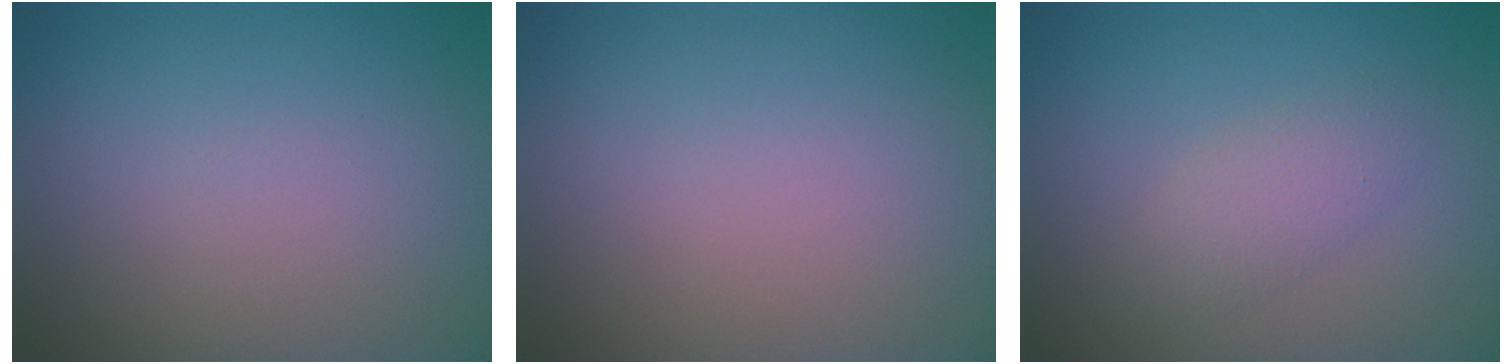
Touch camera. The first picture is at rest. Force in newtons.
{"total": 0.0}
{"total": 2.2, "press": 2.2, "slide": 0.0}